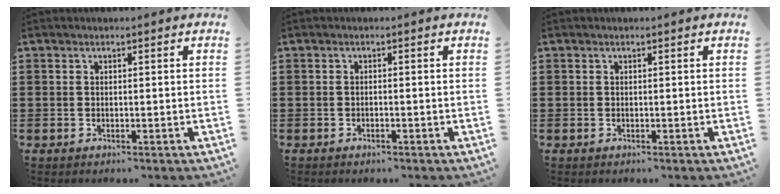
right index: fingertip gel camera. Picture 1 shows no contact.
{"total": 0.6, "force": [-0.5, 0.1, 0.3], "torque": [-0.008, -0.004, -0.009]}
{"total": 0.0}